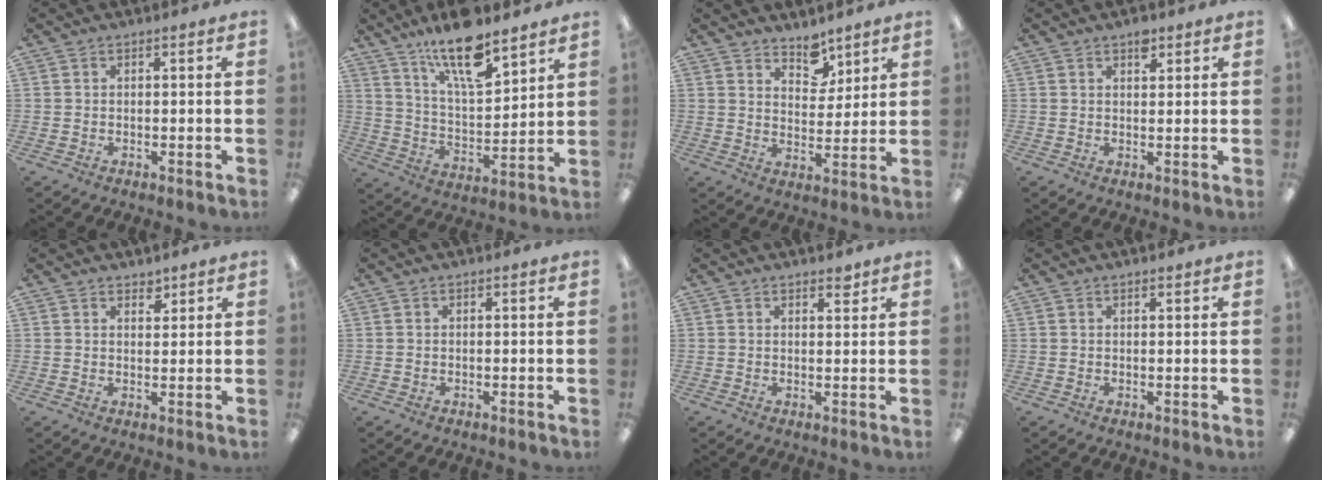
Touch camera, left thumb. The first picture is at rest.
{"total": 16.2, "force": [11.9, 5.1, 9.7], "torque": [-0.166, -0.064, 0.202]}
{"total": 7.0, "force": [5.9, 3.4, 1.3], "torque": [-0.007, -0.042, 0.108]}
{"total": 2.9, "force": [2.0, 1.5, 1.5], "torque": [-0.008, -0.007, 0.030]}
{"total": 2.3, "force": [2.1, 1.0, 0.4], "torque": [0.006, -0.013, 0.036]}
{"total": 0.0}
{"total": 2.3, "force": [2.0, 0.8, 0.8], "torque": [-0.001, -0.010, 0.032]}
{"total": 0.6, "force": [0.6, 0.1, 0.1], "torque": [-0.002, 0.000, 0.011]}